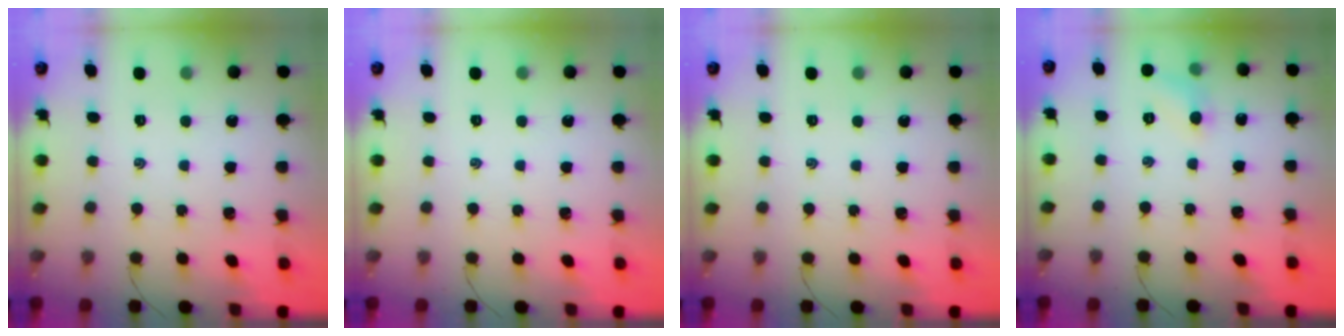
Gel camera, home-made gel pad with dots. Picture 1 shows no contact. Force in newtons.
{"total": 0.0}
{"total": 0.0}
{"total": 5.5, "press": 5.3, "slide": 1.4}